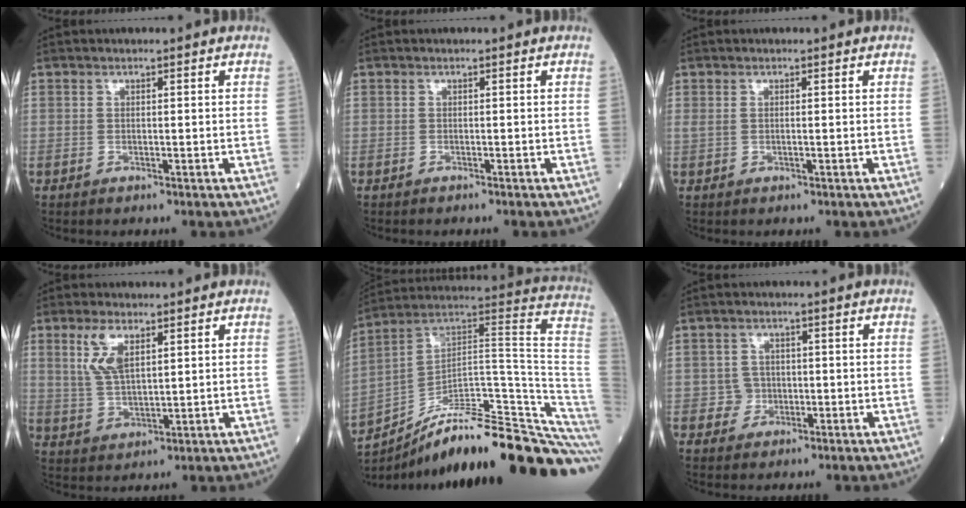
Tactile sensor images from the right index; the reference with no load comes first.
{"total": 0.9, "force": [-0.8, 0.1, 0.3], "torque": [-0.004, -0.001, -0.012]}
{"total": 0.7, "force": [0.4, 0.2, 0.6], "torque": [-0.028, 0.011, 0.015]}
{"total": 5.7, "force": [2.8, 1.9, 4.5], "torque": [-0.104, 0.004, 0.067]}
{"total": 23.7, "force": [-18.4, 0.9, 14.9], "torque": [-0.116, 0.064, -0.282]}
{"total": 2.2, "force": [-0.4, 2.2, -0.1], "torque": [0.008, 0.011, -0.005]}